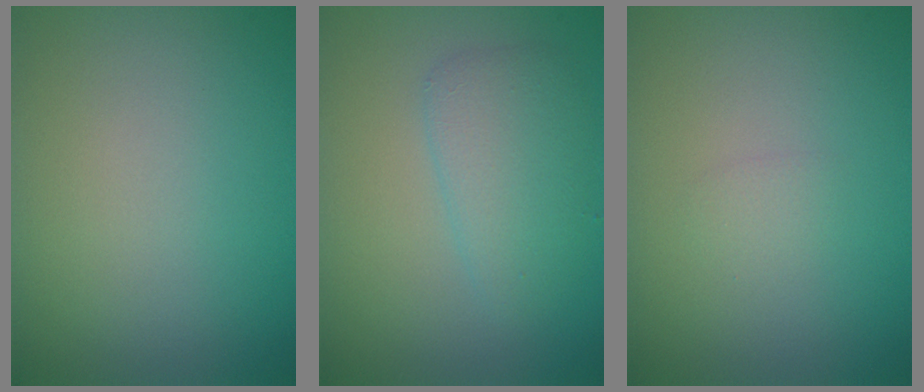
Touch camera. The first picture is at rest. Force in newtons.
{"total": 2.8, "press": 2.8, "slide": 0.1}
{"total": 0.7, "press": 0.7, "slide": 0.0}